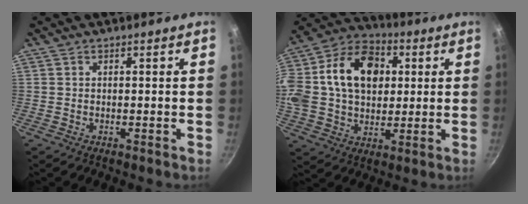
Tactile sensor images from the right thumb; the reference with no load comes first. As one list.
[{"total": 25.3, "force": [4.5, 18.0, 17.2], "torque": [-0.325, 0.039, 0.066]}]